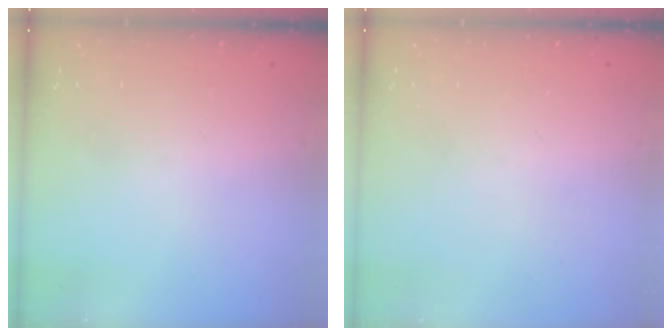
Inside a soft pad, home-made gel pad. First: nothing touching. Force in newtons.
{"total": 0.0}